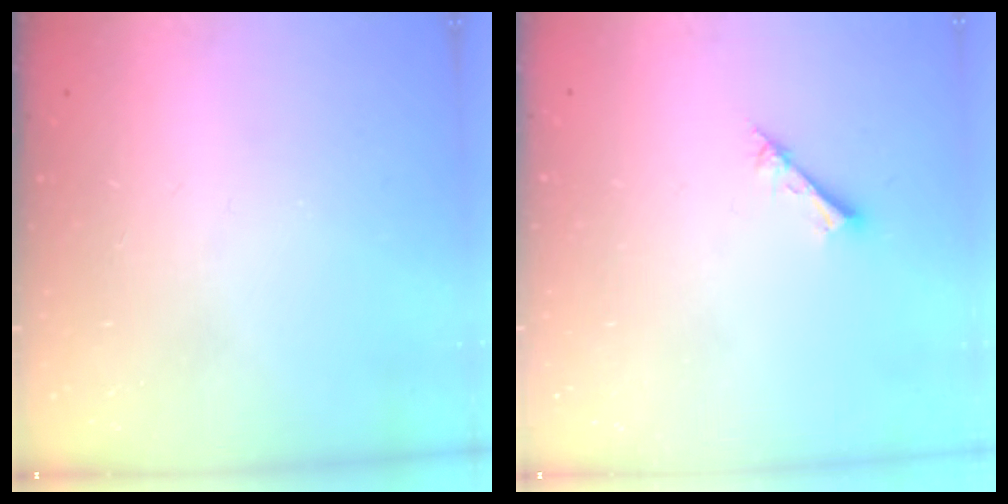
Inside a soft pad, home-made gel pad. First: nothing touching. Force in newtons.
{"total": 1.2, "press": 1.2, "slide": 0.1}